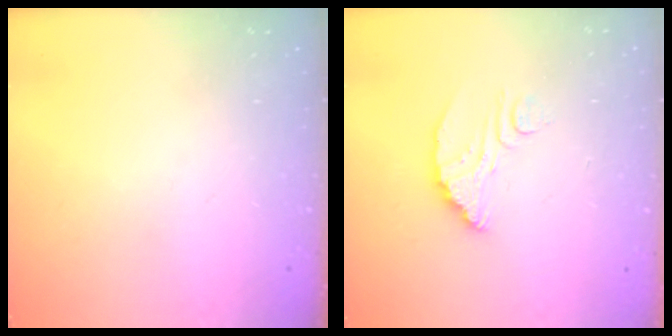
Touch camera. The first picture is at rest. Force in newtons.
{"total": 7.2, "press": 7.2, "slide": 0.6}